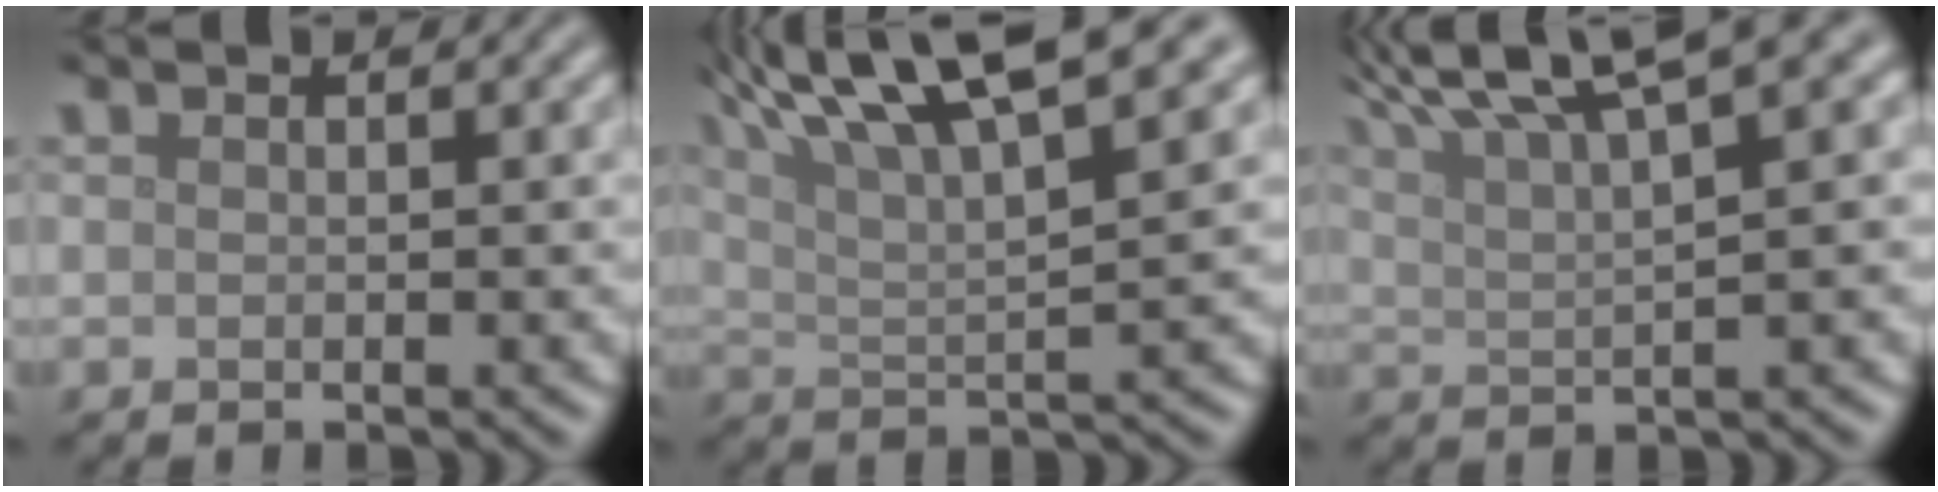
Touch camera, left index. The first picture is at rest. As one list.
[{"total": 10.8, "force": [7.0, 2.4, 7.9], "torque": [-0.139, 0.025, 0.113]}, {"total": 8.0, "force": [5.3, 1.5, 5.8], "torque": [-0.088, 0.025, 0.085]}]